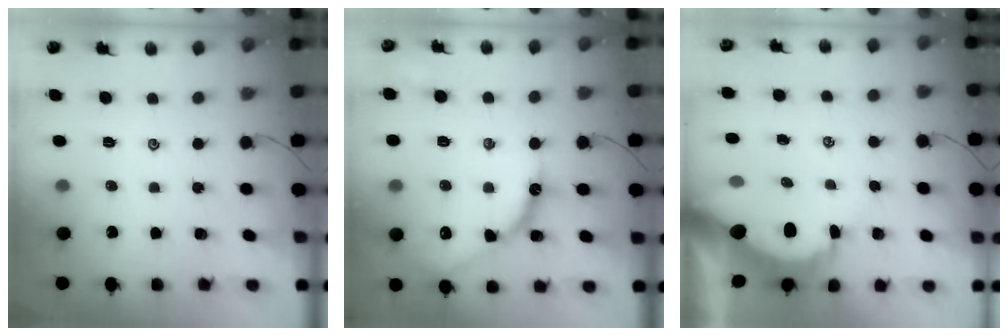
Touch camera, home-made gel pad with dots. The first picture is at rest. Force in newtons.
{"total": 12.4, "press": 12.4, "slide": 0.9}
{"total": 8.4, "press": 8.4, "slide": 0.7}